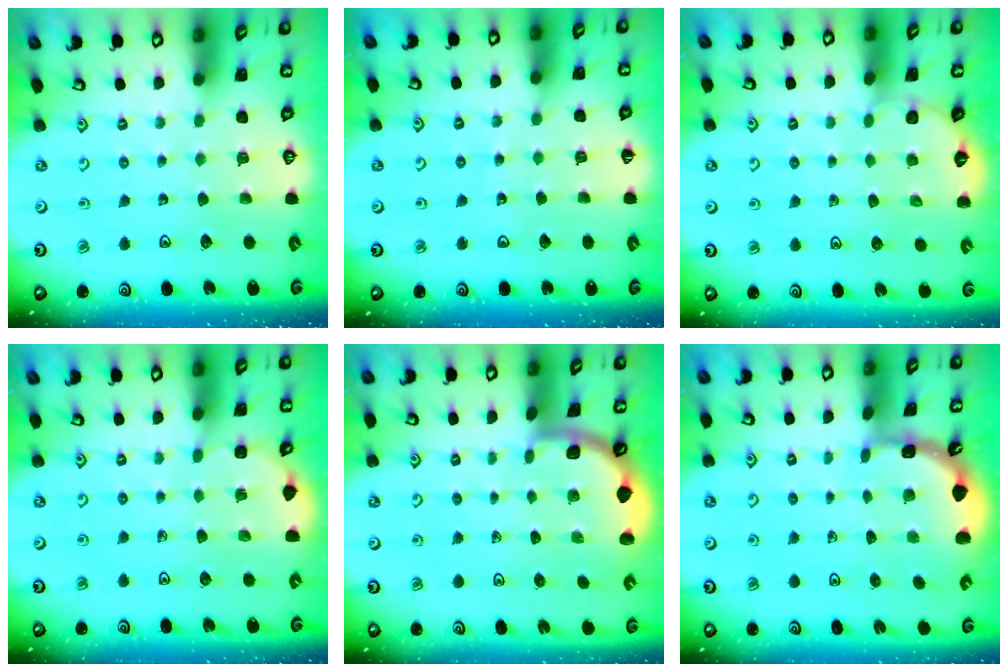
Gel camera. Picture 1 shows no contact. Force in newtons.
{"total": 2.9, "press": 2.9, "slide": 0.4}
{"total": 3.2, "press": 3.2, "slide": 0.2}
{"total": 2.6, "press": 2.6, "slide": 0.3}
{"total": 1.7, "press": 1.7, "slide": 0.1}
{"total": 1.5, "press": 1.5, "slide": 0.1}